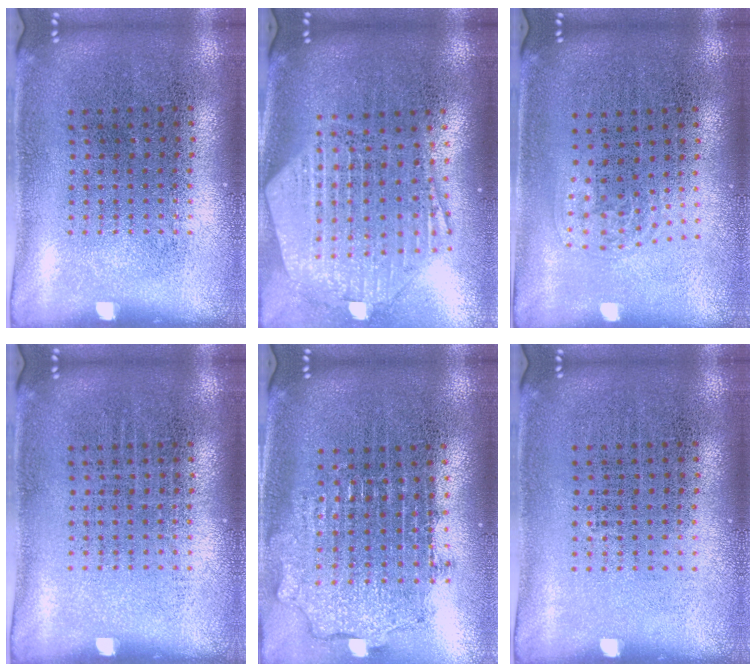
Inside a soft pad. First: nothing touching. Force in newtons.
{"total": 2.7, "press": 2.2, "slide": 1.6}
{"total": 0.9, "press": 0.6, "slide": 0.7}
{"total": 0.0}
{"total": 1.9, "press": 1.5, "slide": 1.2}
{"total": 0.0}